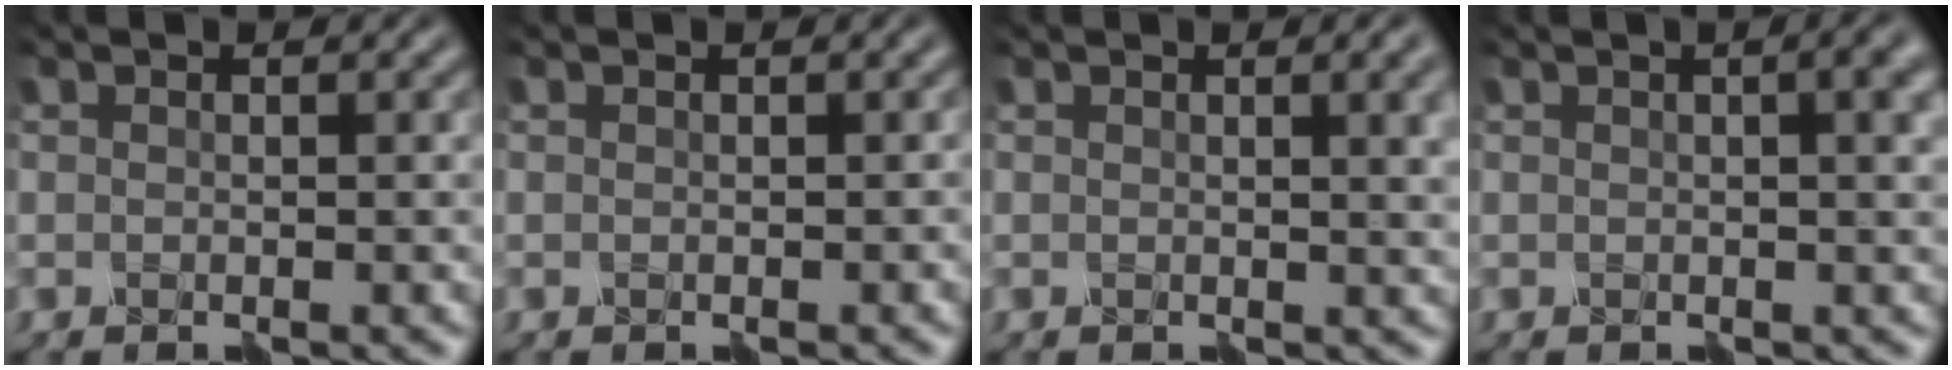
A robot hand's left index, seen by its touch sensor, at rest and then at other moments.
{"total": 0.9, "force": [-0.6, 0.5, 0.5], "torque": [-0.003, 0.003, -0.007]}
{"total": 6.4, "force": [1.9, 3.0, 5.4], "torque": [-0.033, 0.013, 0.025]}
{"total": 6.5, "force": [1.5, 3.2, 5.5], "torque": [-0.032, 0.025, 0.017]}